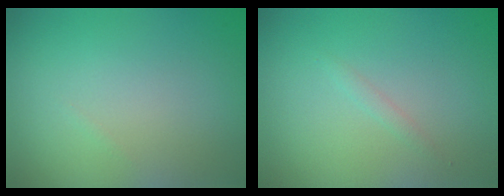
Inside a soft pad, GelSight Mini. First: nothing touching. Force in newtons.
{"total": 0.7, "press": 0.7, "slide": 0.1}